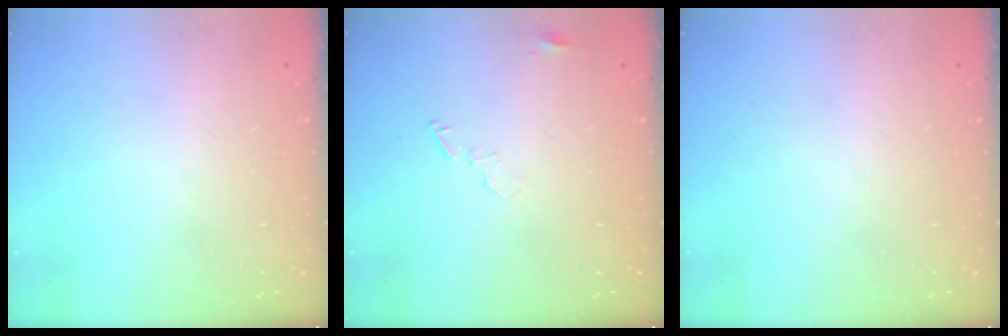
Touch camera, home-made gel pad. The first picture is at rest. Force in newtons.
{"total": 5.4, "press": 5.3, "slide": 0.4}
{"total": 0.0}